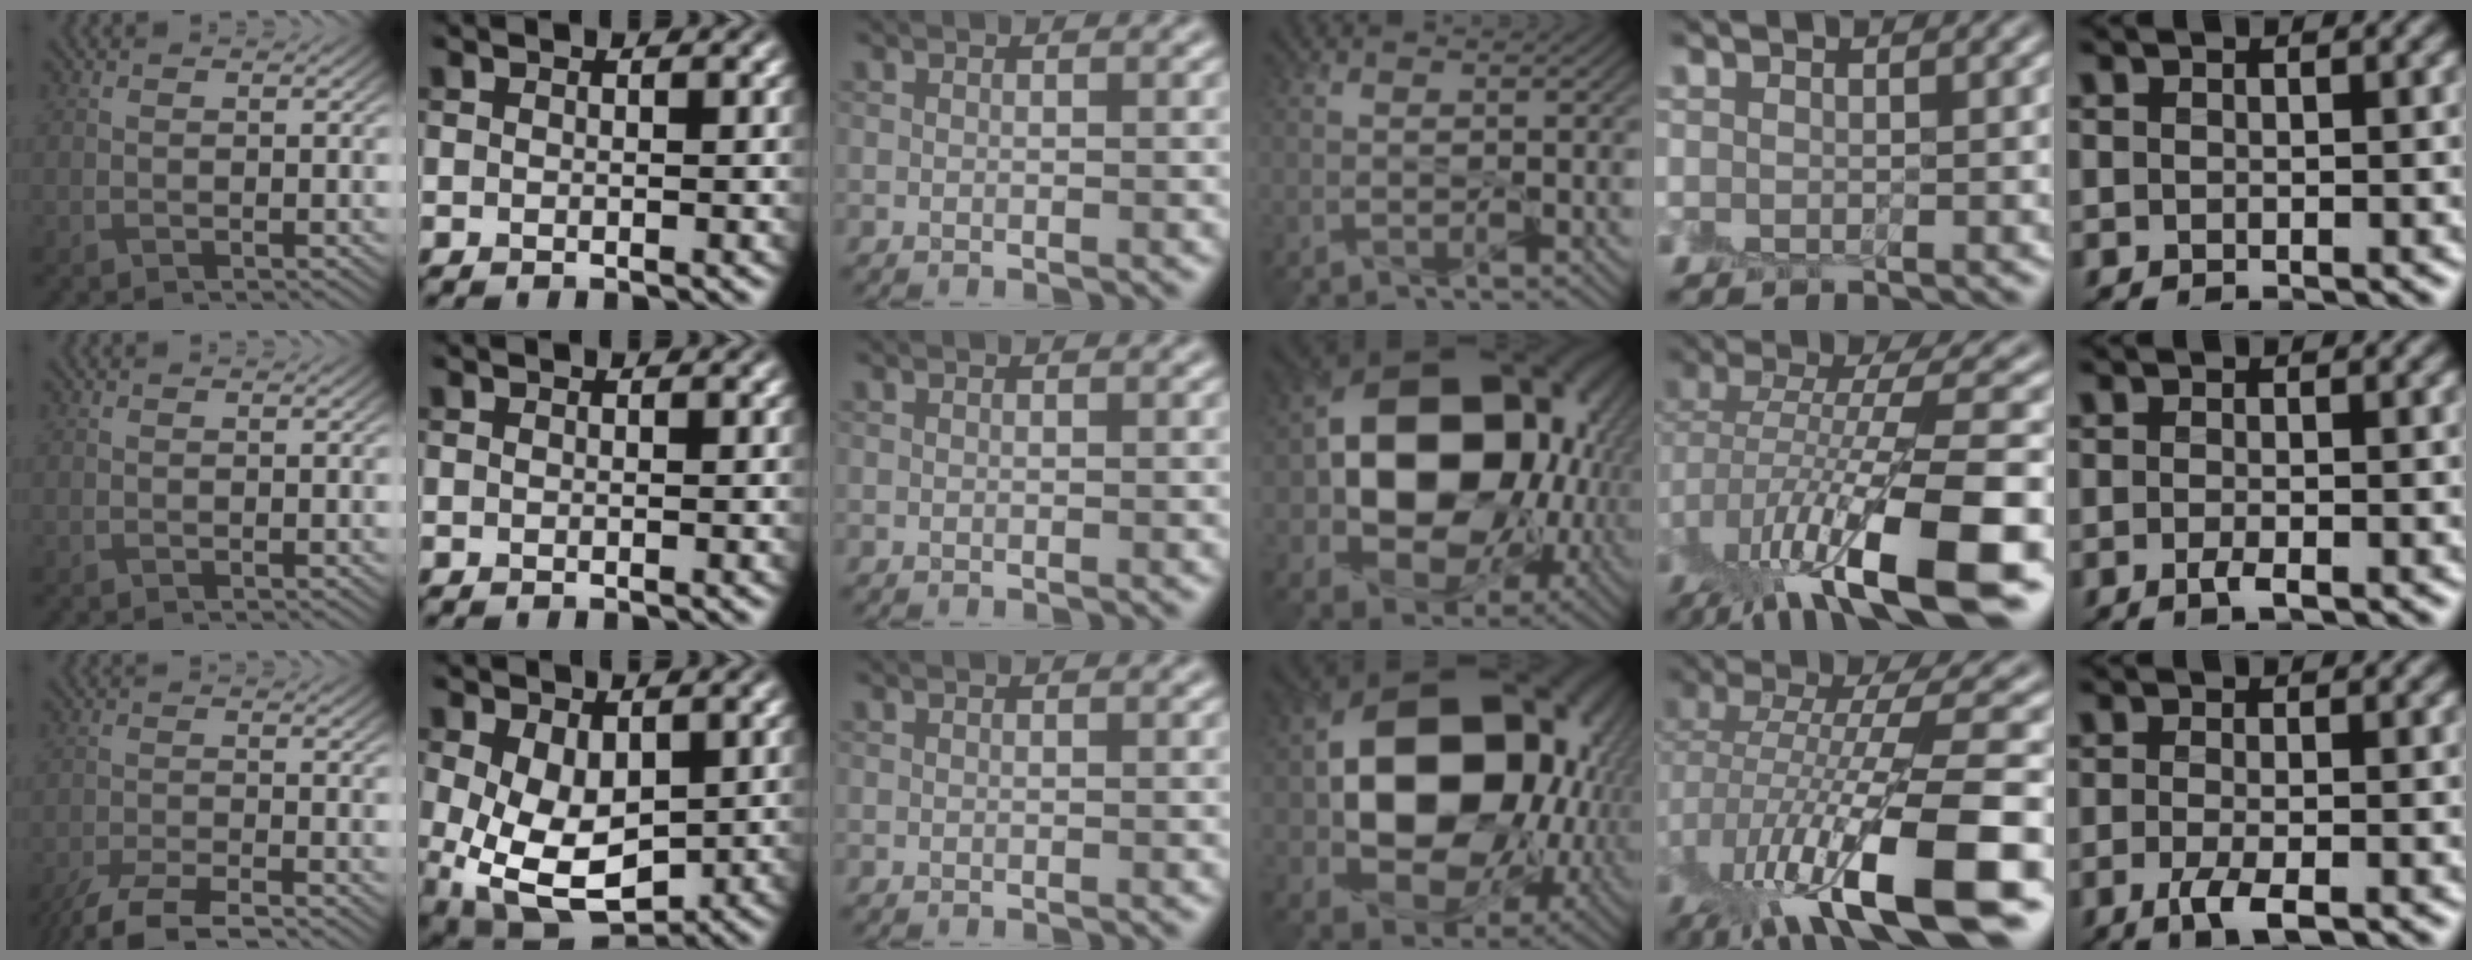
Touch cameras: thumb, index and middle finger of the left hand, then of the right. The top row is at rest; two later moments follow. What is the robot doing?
{"motion": "peel", "object": "envelope seal"}